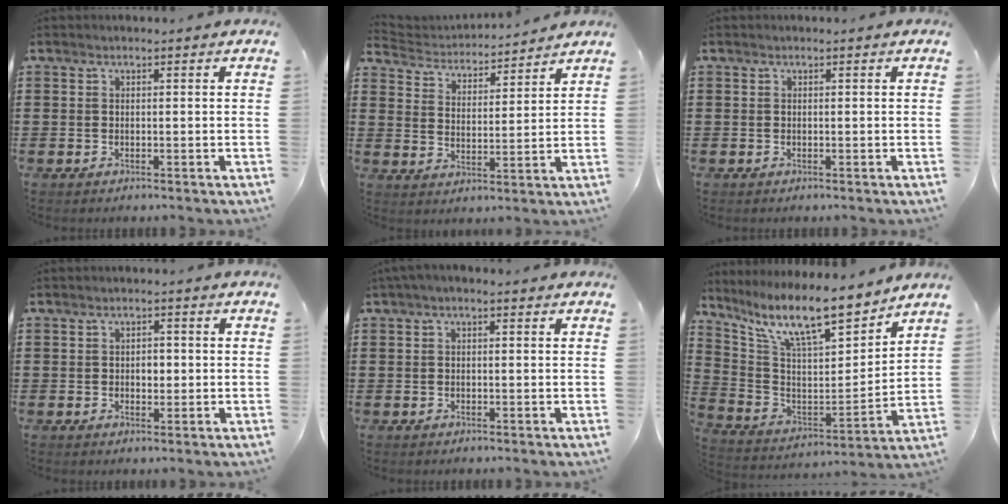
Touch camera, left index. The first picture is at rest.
{"total": 3.3, "force": [3.3, 0.5, -0.1], "torque": [-0.021, -0.026, 0.051]}
{"total": 0.0}
{"total": 2.0, "force": [-0.1, 1.3, 1.6], "torque": [-0.025, 0.003, -0.007]}
{"total": 0.9, "force": [-0.1, 0.4, 0.8], "torque": [-0.016, 0.002, -0.002]}
{"total": 12.6, "force": [10.3, 2.3, 6.9], "torque": [-0.164, -0.062, 0.178]}